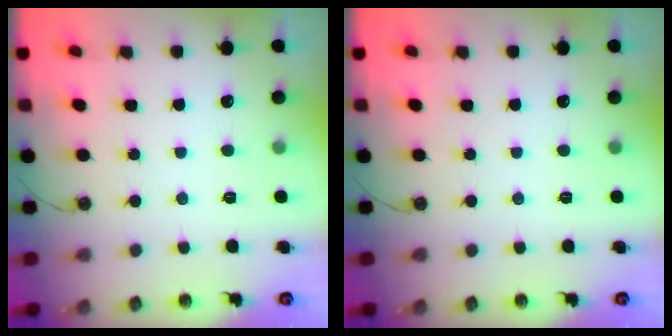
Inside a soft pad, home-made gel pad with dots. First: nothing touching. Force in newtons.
{"total": 0.0}